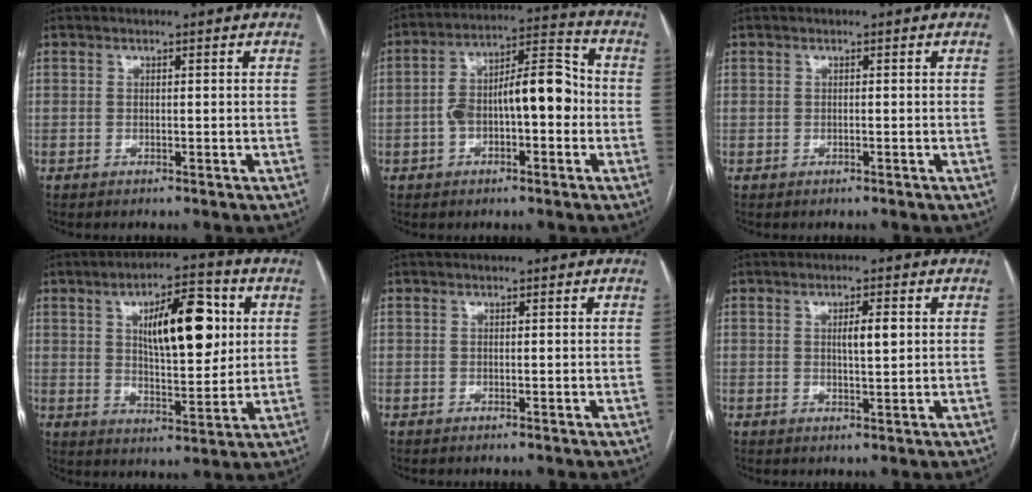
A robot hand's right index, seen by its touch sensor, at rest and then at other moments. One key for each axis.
{"total": 12.2, "fx": -1.2, "fy": 4.3, "fz": 11.3, "tx": -0.200, "ty": 0.046, "tz": -0.019}
{"total": 0.0}
{"total": 13.6, "fx": 3.8, "fy": 4.5, "fz": 12.2, "tx": -0.187, "ty": 0.013, "tz": 0.063}
{"total": 0.0}
{"total": 3.8, "fx": 0.8, "fy": 0.6, "fz": 3.6, "tx": -0.057, "ty": -0.001, "tz": 0.014}